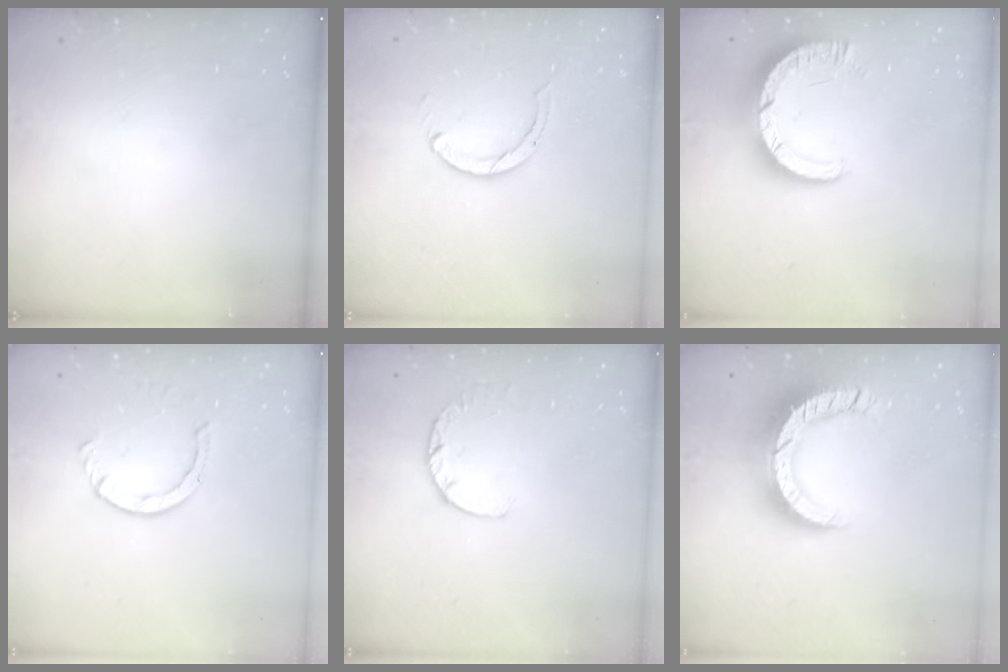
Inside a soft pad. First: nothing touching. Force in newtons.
{"total": 3.2, "press": 3.1, "slide": 0.4}
{"total": 9.2, "press": 9.2, "slide": 0.7}
{"total": 2.9, "press": 2.9, "slide": 0.4}
{"total": 3.0, "press": 2.9, "slide": 0.4}
{"total": 16.1, "press": 16.0, "slide": 1.4}